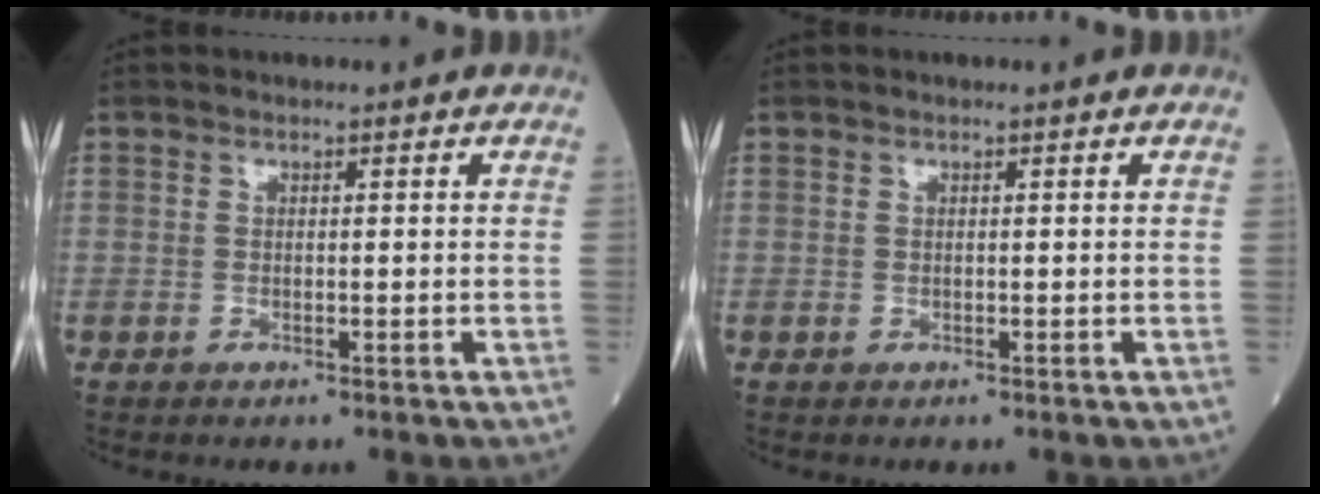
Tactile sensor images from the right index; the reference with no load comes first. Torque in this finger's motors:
{"motor_torque": [-0.02, -0.01, -0.01, -0.01]}